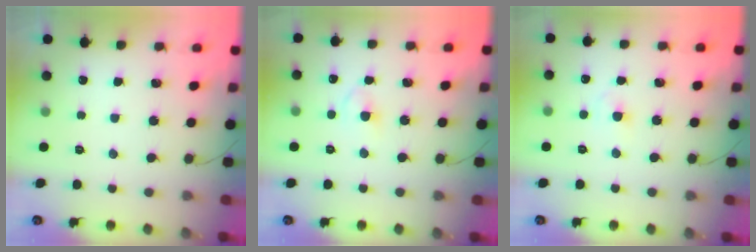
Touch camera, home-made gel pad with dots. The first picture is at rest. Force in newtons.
{"total": 2.9, "press": 2.7, "slide": 1.1}
{"total": 2.4, "press": 2.3, "slide": 0.9}